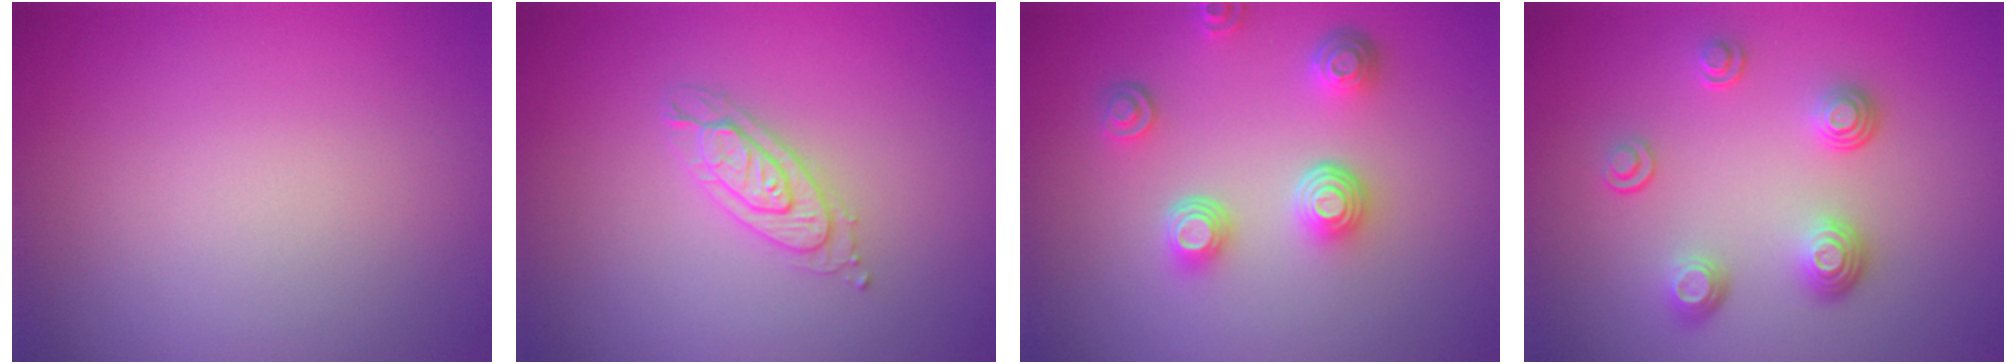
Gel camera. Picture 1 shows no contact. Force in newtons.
{"total": 2.2, "press": 2.1, "slide": 0.4}
{"total": 3.9, "press": 3.3, "slide": 2.2}
{"total": 3.6, "press": 2.6, "slide": 2.4}